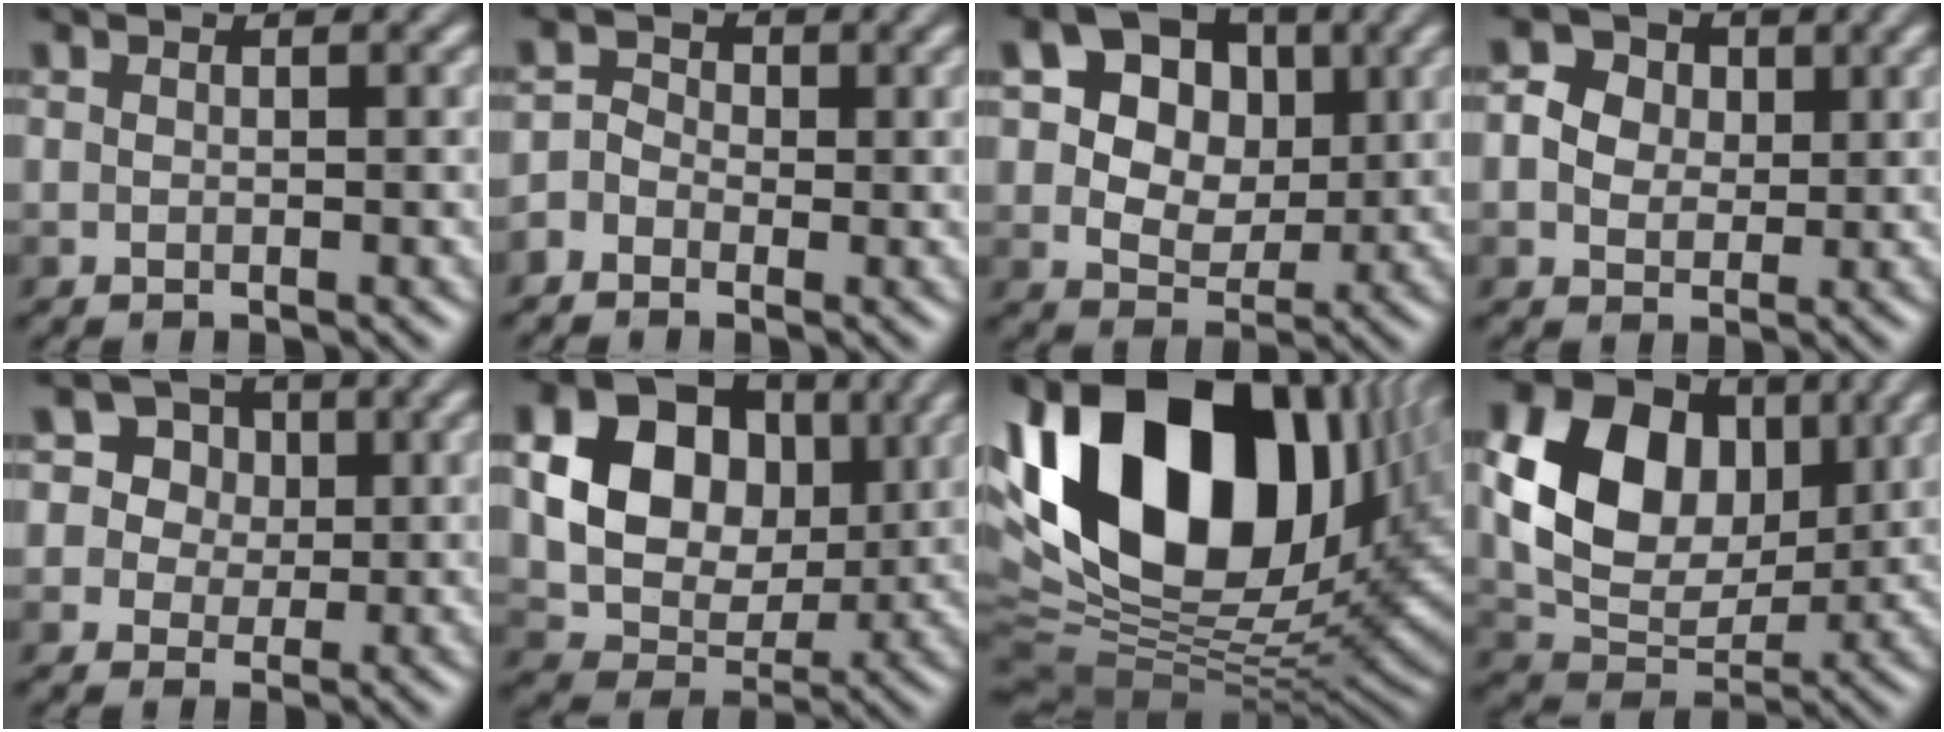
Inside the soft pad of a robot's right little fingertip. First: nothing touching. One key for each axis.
{"total": 2.1, "fx": -1.0, "fy": 1.7, "fz": 0.7, "tx": -0.001, "ty": 0.008, "tz": -0.025}
{"total": 11.4, "fx": 3.8, "fy": 8.4, "fz": 6.8, "tx": -0.098, "ty": 0.040, "tz": 0.051}
{"total": 3.5, "fx": 0.7, "fy": 3.0, "fz": 1.7, "tx": -0.032, "ty": 0.003, "tz": 0.011}
{"total": 5.5, "fx": 2.8, "fy": 4.3, "fz": 1.9, "tx": -0.021, "ty": 0.005, "tz": 0.028}
{"total": 13.5, "fx": 3.2, "fy": 10.6, "fz": 7.6, "tx": -0.162, "ty": 0.036, "tz": 0.054}
{"total": 20.2, "fx": 6.6, "fy": 12.4, "fz": 14.6, "tx": -0.292, "ty": 0.027, "tz": 0.109}
{"total": 11.2, "fx": 2.4, "fy": 7.9, "fz": 7.6, "tx": -0.144, "ty": 0.002, "tz": 0.037}